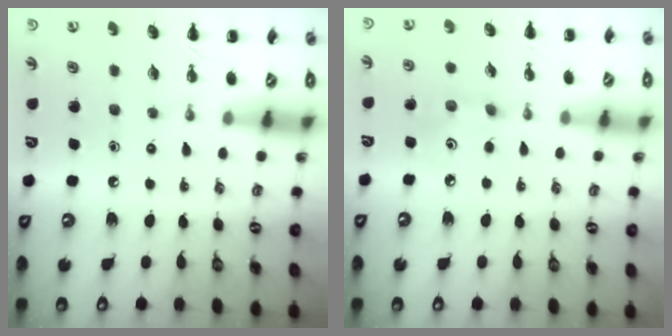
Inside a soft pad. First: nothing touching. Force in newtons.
{"total": 2.9, "press": 2.8, "slide": 0.8}